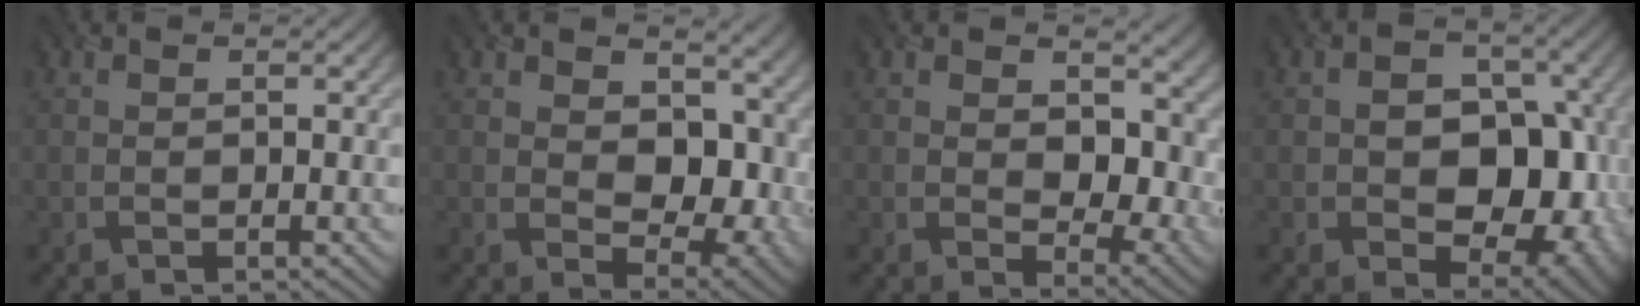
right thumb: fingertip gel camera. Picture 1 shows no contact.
{"total": 12.2, "force": [1.0, 7.7, 9.4], "torque": [-0.148, -0.018, 0.024]}
{"total": 10.9, "force": [0.8, 6.7, 8.6], "torque": [-0.128, -0.013, 0.014]}
{"total": 12.6, "force": [-1.9, 8.8, 8.9], "torque": [-0.101, -0.008, -0.019]}